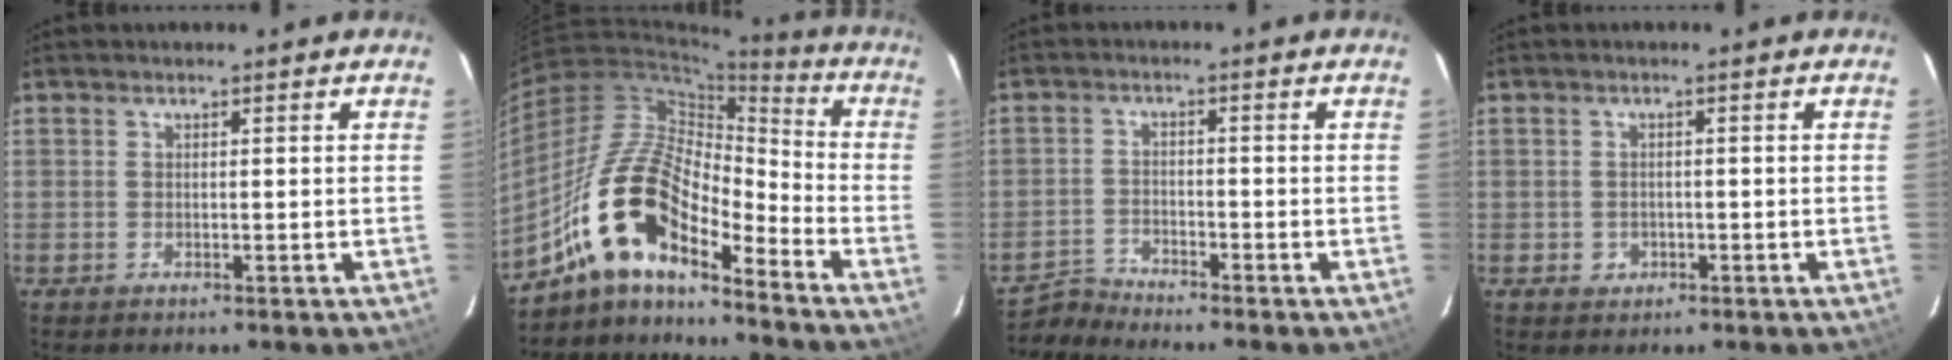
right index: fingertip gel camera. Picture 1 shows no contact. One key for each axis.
{"total": 16.6, "fx": -11.4, "fy": 5.6, "fz": 10.7, "tx": -0.201, "ty": 0.009, "tz": -0.229}
{"total": 4.2, "fx": -4.1, "fy": -0.2, "fz": -0.8, "tx": 0.001, "ty": 0.011, "tz": -0.089}
{"total": 2.2, "fx": -0.6, "fy": 2.1, "fz": 0.4, "tx": -0.008, "ty": 0.004, "tz": -0.004}